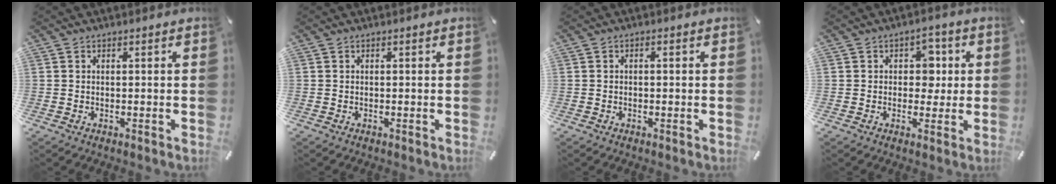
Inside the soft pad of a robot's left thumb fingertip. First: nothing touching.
{"total": 0.0}
{"total": 0.7, "force": [-0.2, 0.4, 0.6], "torque": [-0.011, 0.002, -0.006]}
{"total": 5.1, "force": [0.4, 4.1, 3.1], "torque": [-0.026, -0.004, -0.004]}